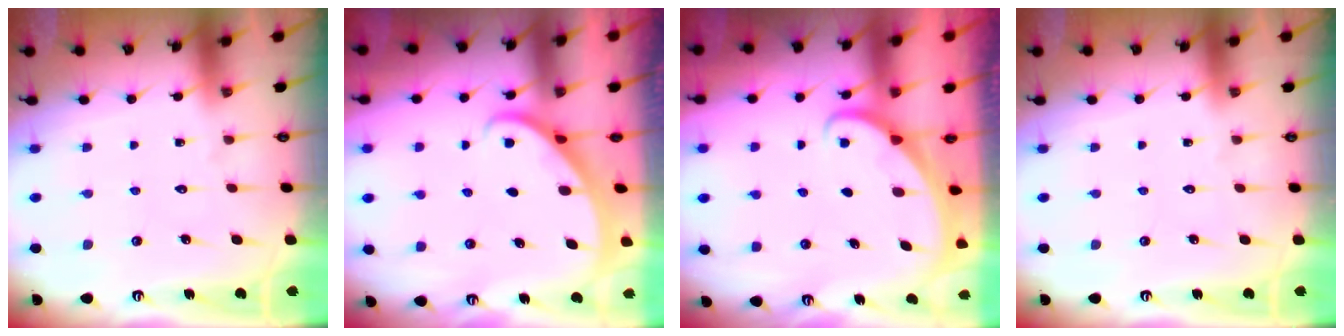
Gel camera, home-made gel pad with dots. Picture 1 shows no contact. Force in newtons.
{"total": 2.2, "press": 2.2, "slide": 0.1}
{"total": 1.6, "press": 1.6, "slide": 0.1}
{"total": 0.0}